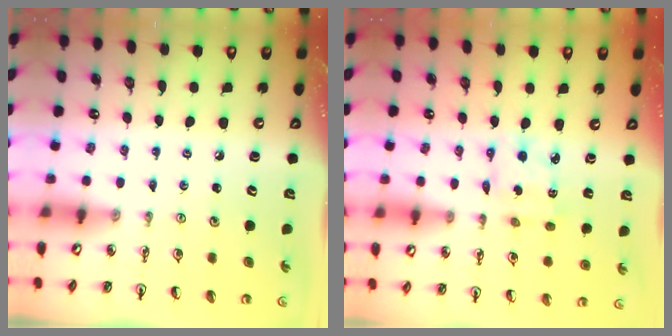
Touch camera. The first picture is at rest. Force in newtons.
{"total": 2.4, "press": 2.4, "slide": 0.2}